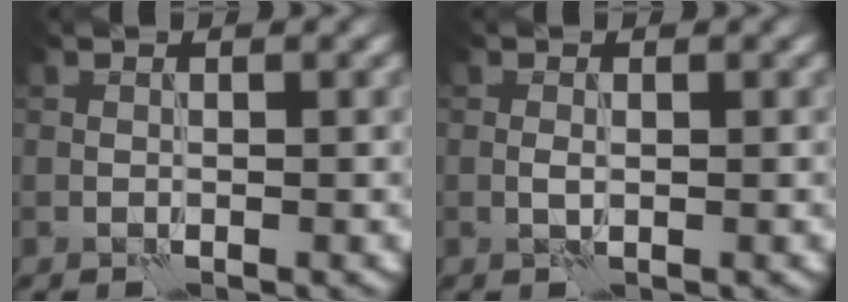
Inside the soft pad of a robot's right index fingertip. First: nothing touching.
{"total": 0.5, "force": [0.1, 0.2, 0.5], "torque": [-0.015, -0.002, 0.000]}